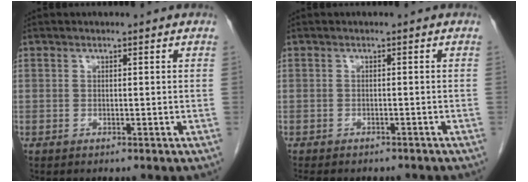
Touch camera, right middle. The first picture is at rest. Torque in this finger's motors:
{"motor_torque": [0.43, -0.32, 0.04, 0.04]}